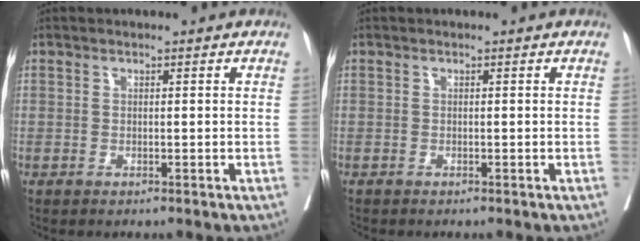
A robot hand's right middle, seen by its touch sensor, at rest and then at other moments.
{"total": 0.8, "force": [-0.8, -0.1, 0.2], "torque": [-0.006, -0.001, -0.016]}